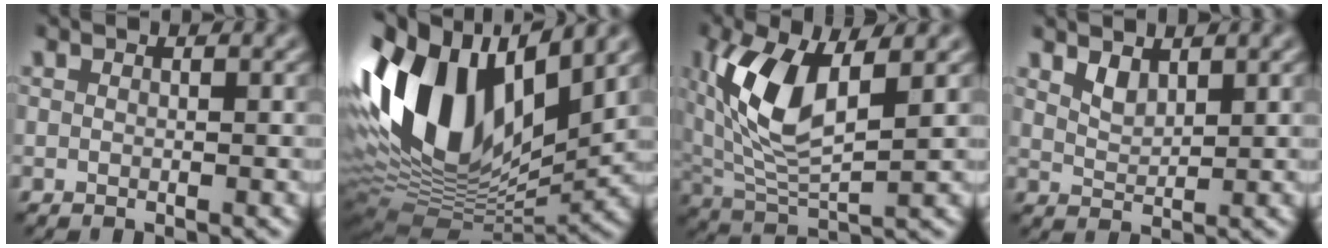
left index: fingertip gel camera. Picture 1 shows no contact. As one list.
[{"total": 15.3, "force": [3.4, 8.6, 12.3], "torque": [-0.246, 0.013, 0.059]}, {"total": 8.8, "force": [1.8, 4.0, 7.6], "torque": [-0.169, -0.003, 0.039]}, {"total": 1.2, "force": [0.8, 0.6, 0.6], "torque": [-0.014, -0.004, 0.025]}]